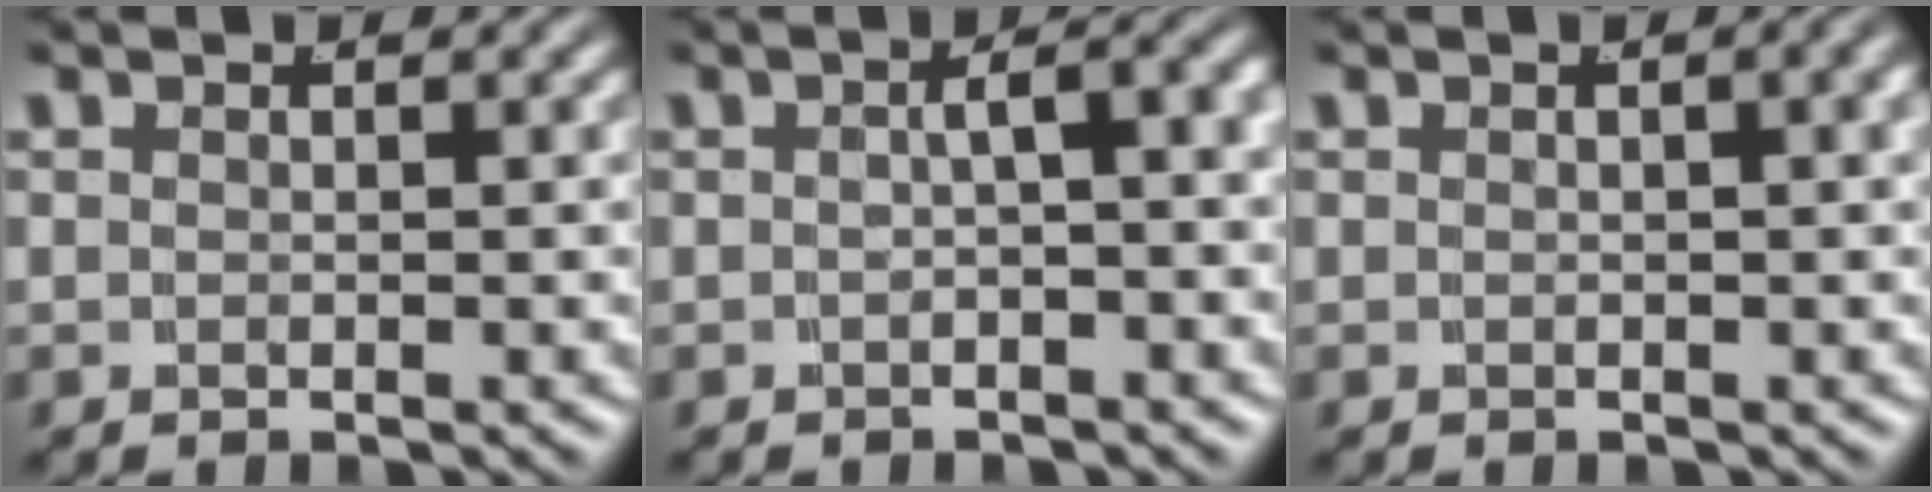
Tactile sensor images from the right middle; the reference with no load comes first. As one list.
[{"total": 3.2, "force": [-0.1, 0.9, 3.1], "torque": [-0.029, 0.011, -0.003]}, {"total": 1.2, "force": [0.2, 0.0, 1.2], "torque": [-0.014, 0.007, 0.004]}]